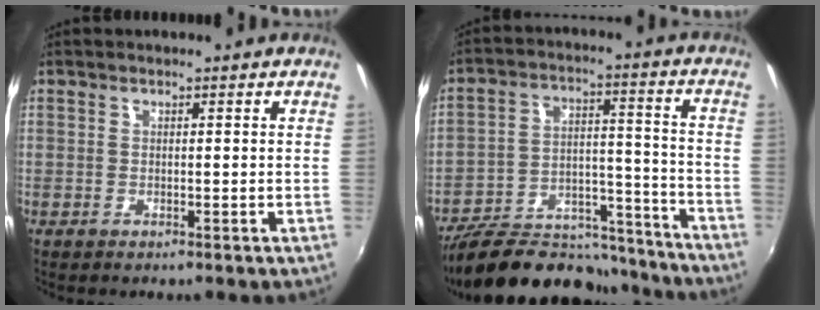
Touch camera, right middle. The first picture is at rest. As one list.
[{"total": 21.8, "force": [-18.8, 7.8, 7.7], "torque": [-0.143, 0.033, -0.264]}]